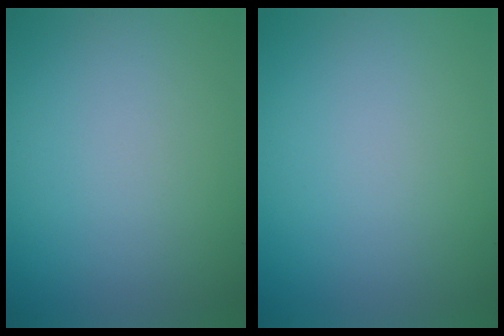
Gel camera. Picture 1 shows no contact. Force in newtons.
{"total": 0.0}